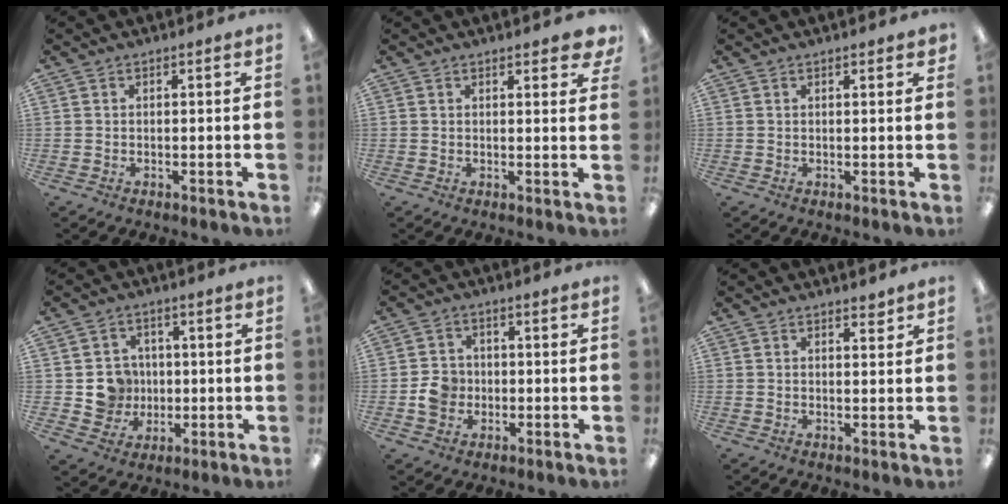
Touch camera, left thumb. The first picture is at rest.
{"total": 2.8, "force": [2.2, 0.8, 1.5], "torque": [-0.010, -0.010, 0.034]}
{"total": 1.1, "force": [0.8, 0.1, 0.7], "torque": [-0.008, -0.003, 0.013]}
{"total": 7.5, "force": [0.1, 7.3, 1.6], "torque": [-0.026, 0.008, 0.013]}
{"total": 5.6, "force": [-1.1, 5.0, 2.4], "torque": [-0.027, 0.007, -0.020]}
{"total": 2.1, "force": [1.8, 0.5, 0.8], "torque": [-0.002, -0.010, 0.030]}